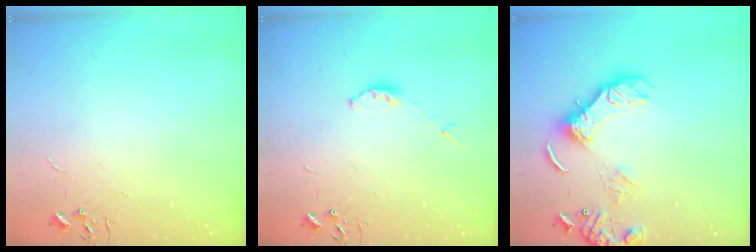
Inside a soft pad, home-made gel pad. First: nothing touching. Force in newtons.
{"total": 3.3, "press": 3.3, "slide": 0.5}
{"total": 13.6, "press": 13.4, "slide": 1.8}